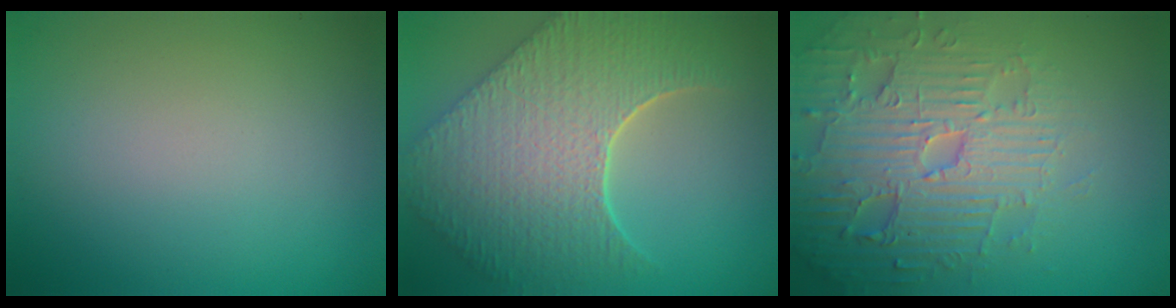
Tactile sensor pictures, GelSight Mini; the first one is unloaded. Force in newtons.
{"total": 9.7, "press": 7.0, "slide": 6.7}
{"total": 6.0, "press": 5.9, "slide": 1.5}